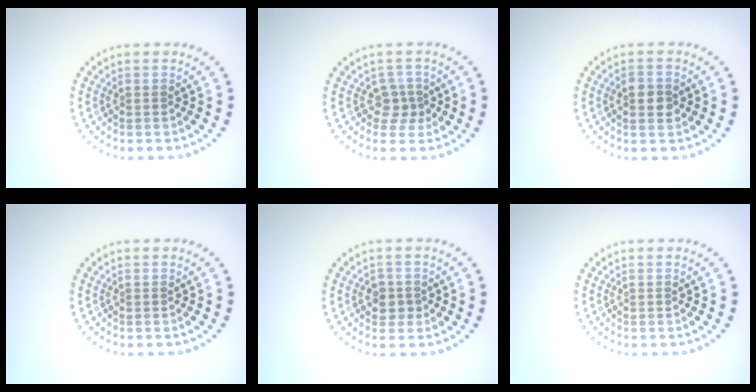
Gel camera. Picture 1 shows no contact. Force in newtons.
{"total": 2.0, "press": 1.7, "slide": 1.1}
{"total": 2.6, "press": 2.6, "slide": 0.1}
{"total": 0.0}
{"total": 1.7, "press": 1.6, "slide": 0.5}
{"total": 0.0}